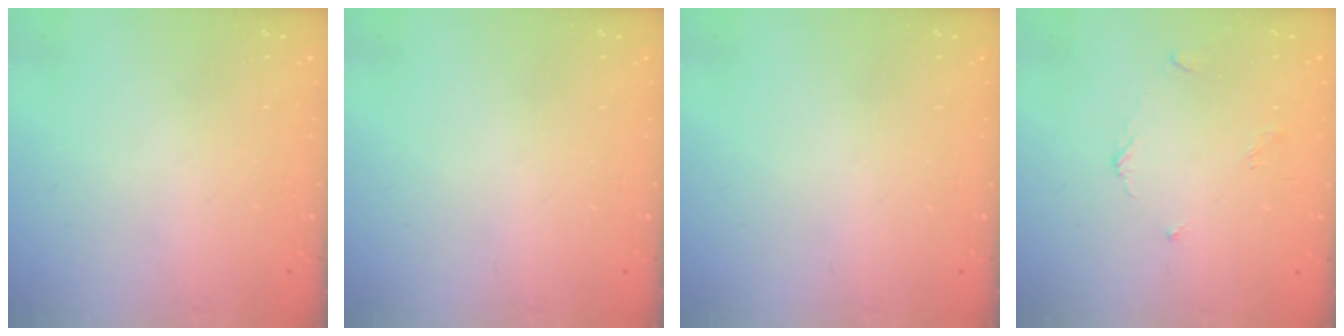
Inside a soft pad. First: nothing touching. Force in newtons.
{"total": 0.0}
{"total": 0.0}
{"total": 3.7, "press": 3.6, "slide": 0.4}